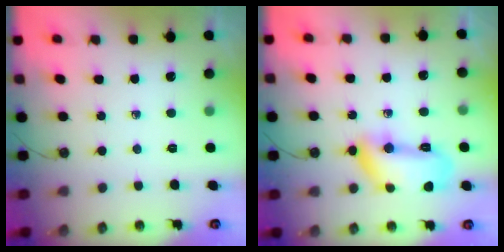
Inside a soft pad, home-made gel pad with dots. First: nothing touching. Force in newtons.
{"total": 14.3, "press": 14.2, "slide": 1.3}